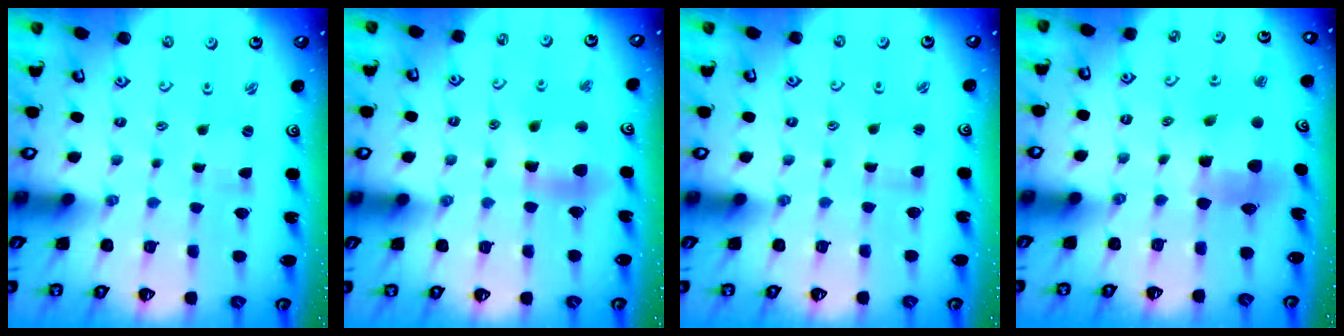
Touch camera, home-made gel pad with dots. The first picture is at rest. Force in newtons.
{"total": 11.5, "press": 11.2, "slide": 2.5}
{"total": 1.8, "press": 1.7, "slide": 0.4}
{"total": 9.8, "press": 9.8, "slide": 1.0}